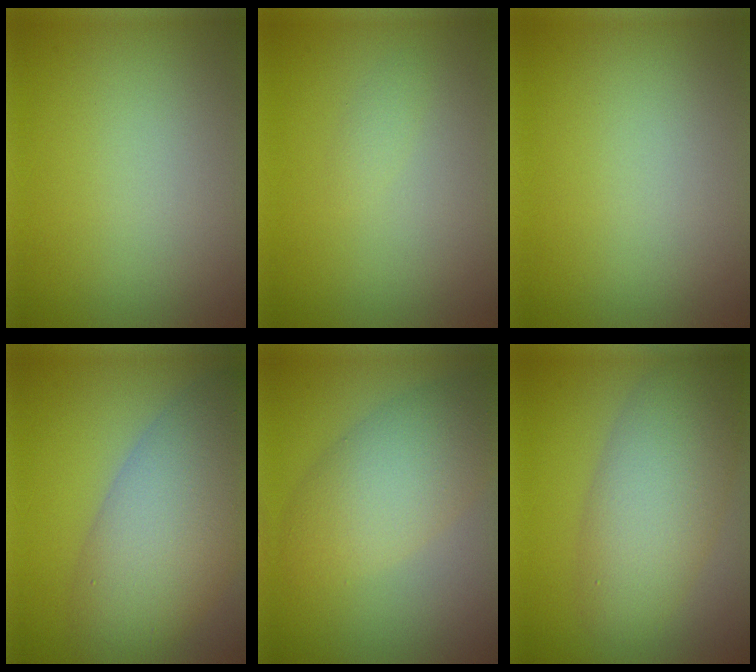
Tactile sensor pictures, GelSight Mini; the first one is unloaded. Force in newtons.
{"total": 0.7, "press": 0.7, "slide": 0.0}
{"total": 0.0}
{"total": 9.6, "press": 9.6, "slide": 0.6}
{"total": 5.6, "press": 5.6, "slide": 0.2}
{"total": 6.7, "press": 6.7, "slide": 0.5}